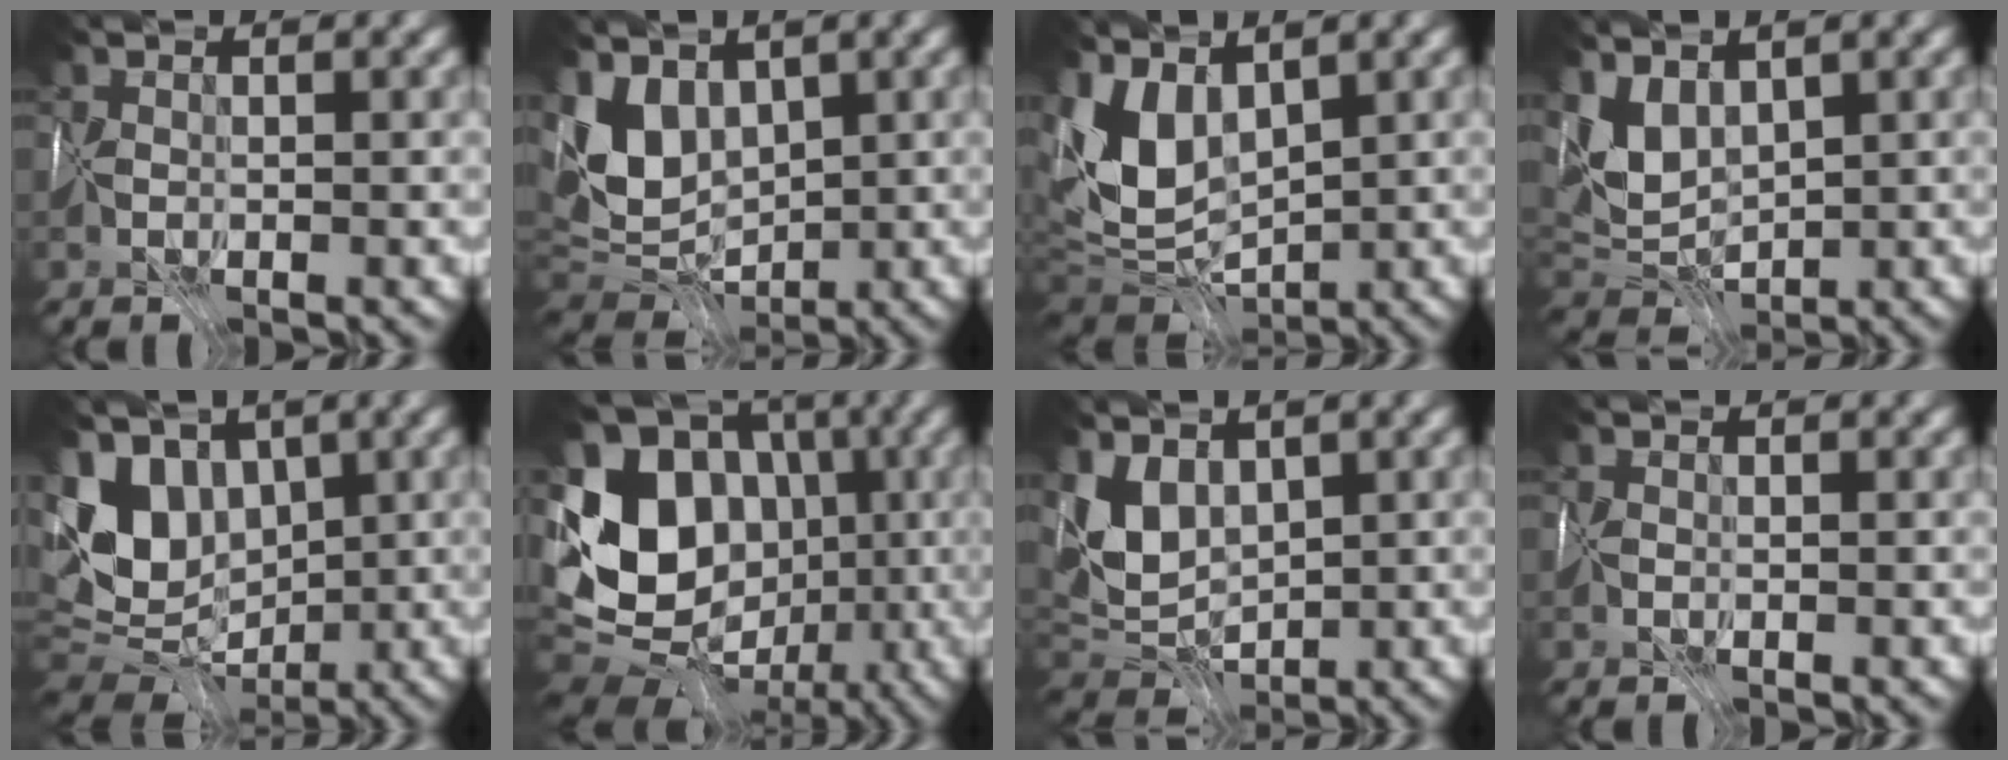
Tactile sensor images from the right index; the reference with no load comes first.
{"total": 5.5, "force": [2.5, 3.7, 3.3], "torque": [-0.080, 0.001, 0.045]}
{"total": 6.4, "force": [2.3, 4.0, 4.5], "torque": [-0.105, -0.003, 0.044]}
{"total": 2.9, "force": [2.5, 1.0, 1.1], "torque": [-0.033, 0.001, 0.052]}
{"total": 7.0, "force": [2.0, 5.1, 4.5], "torque": [-0.097, 0.001, 0.025]}
{"total": 13.5, "force": [0.5, 11.1, 7.7], "torque": [-0.157, 0.012, 0.001]}
{"total": 3.4, "force": [2.2, 2.0, 1.7], "torque": [-0.043, -0.003, 0.042]}
{"total": 0.0}